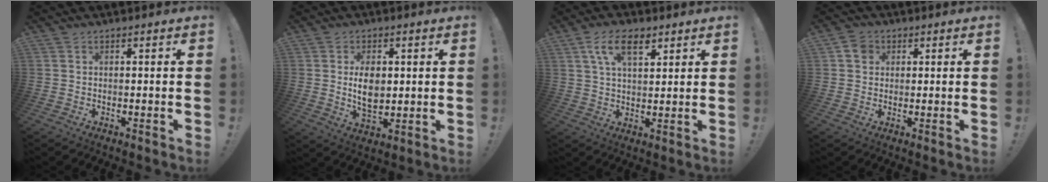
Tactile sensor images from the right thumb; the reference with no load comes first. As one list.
[{"total": 8.1, "force": [0.9, 5.1, 6.3], "torque": [-0.107, -0.006, 0.011]}, {"total": 9.6, "force": [4.8, 4.9, 6.8], "torque": [-0.112, -0.001, 0.086]}, {"total": 4.4, "force": [1.5, 3.7, 1.7], "torque": [-0.018, 0.000, 0.028]}]